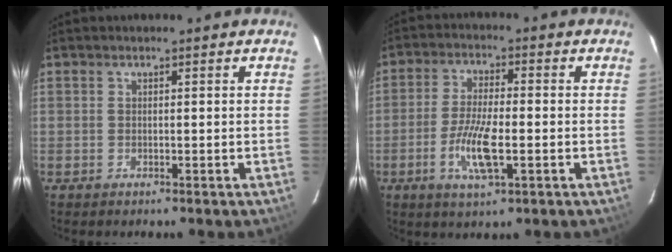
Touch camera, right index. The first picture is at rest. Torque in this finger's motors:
{"motor_torque": [0.12, 0.05, 0.16, 0.10]}